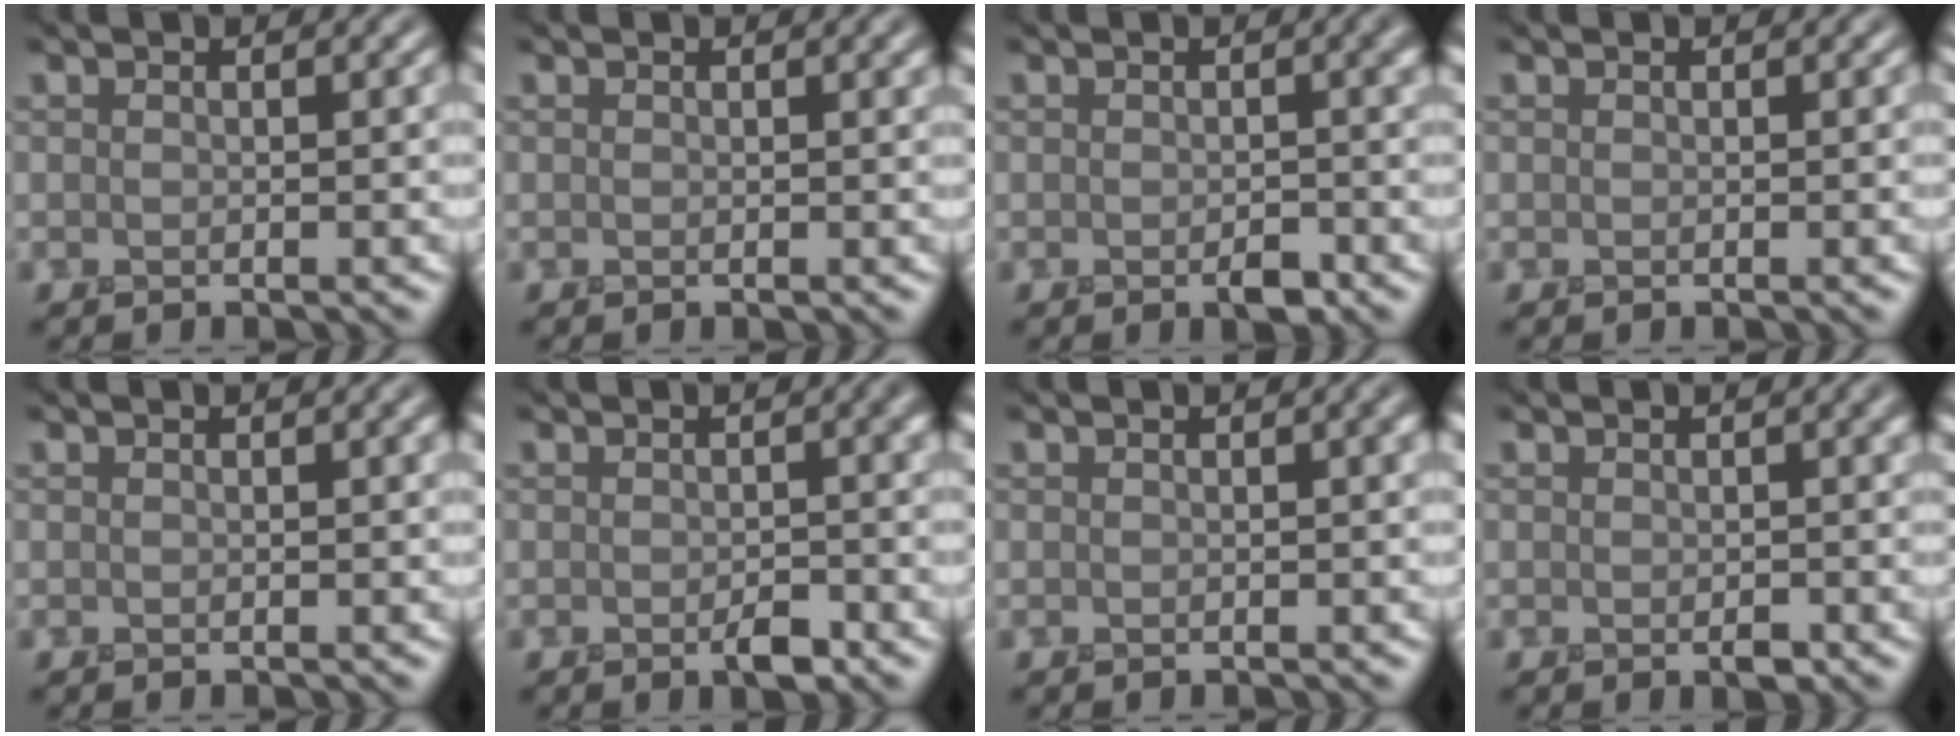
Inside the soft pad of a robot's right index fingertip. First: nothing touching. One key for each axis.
{"total": 0.5, "fx": 0.3, "fy": 0.1, "fz": 0.4, "tx": -0.009, "ty": 0.005, "tz": 0.003}
{"total": 1.8, "fx": -0.8, "fy": 0.5, "fz": 1.5, "tx": -0.030, "ty": -0.003, "tz": -0.014}
{"total": 0.0}
{"total": 0.8, "fx": 0.2, "fy": 0.2, "fz": 0.7, "tx": -0.009, "ty": 0.005, "tz": 0.000}
{"total": 2.3, "fx": -0.9, "fy": 0.6, "fz": 2.0, "tx": -0.037, "ty": -0.003, "tz": -0.016}
{"total": 1.5, "fx": 0.3, "fy": 0.5, "fz": 1.3, "tx": -0.014, "ty": 0.009, "tz": -0.001}
{"total": 1.3, "fx": -0.5, "fy": 0.4, "fz": 1.1, "tx": -0.024, "ty": -0.003, "tz": -0.008}